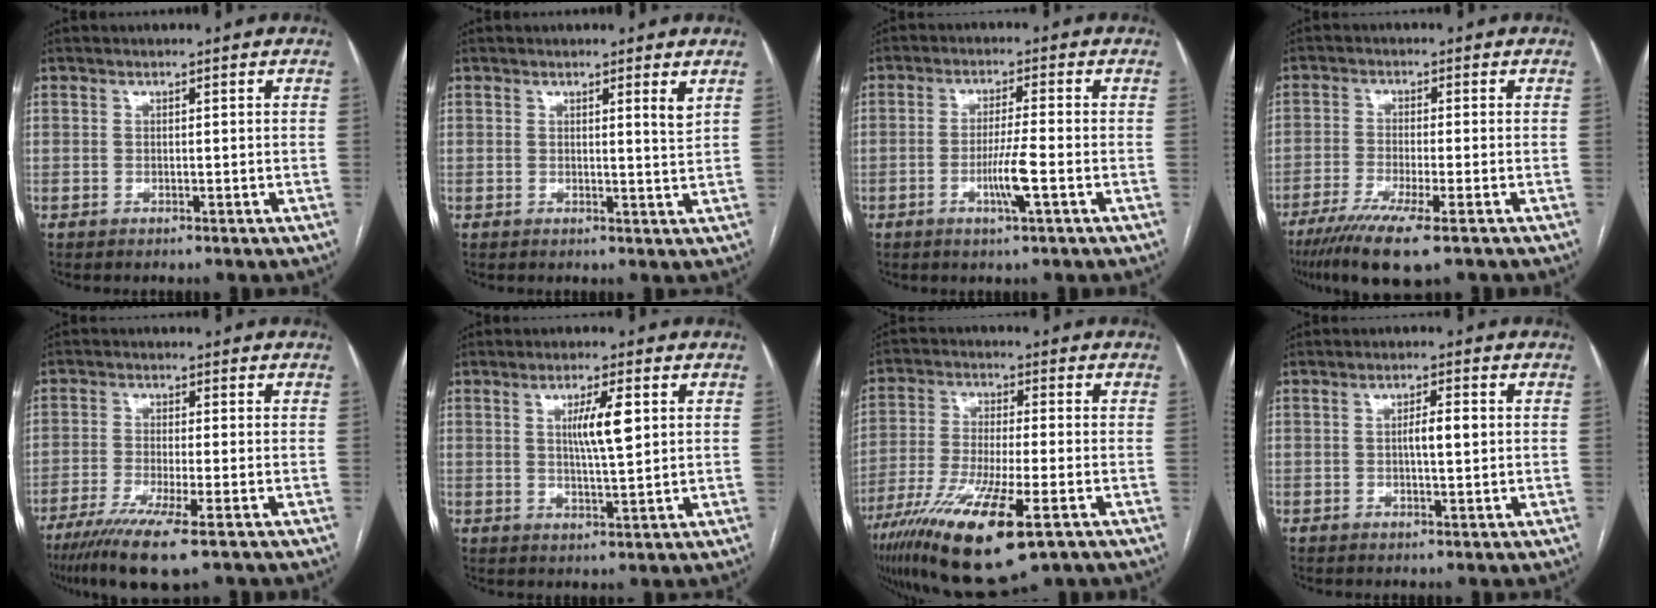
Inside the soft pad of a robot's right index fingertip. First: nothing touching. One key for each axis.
{"total": 1.9, "fx": 1.2, "fy": -0.3, "fz": 1.5, "tx": -0.023, "ty": -0.011, "tz": 0.014}
{"total": 5.3, "fx": -1.9, "fy": -0.4, "fz": 4.9, "tx": -0.093, "ty": -0.009, "tz": -0.034}
{"total": 9.3, "fx": -6.2, "fy": 0.4, "fz": 7.0, "tx": -0.116, "ty": -0.023, "tz": -0.100}
{"total": 9.7, "fx": -6.3, "fy": 0.4, "fz": 7.4, "tx": -0.125, "ty": -0.025, "tz": -0.102}
{"total": 5.9, "fx": 1.5, "fy": 0.6, "fz": 5.6, "tx": -0.099, "ty": 0.000, "tz": 0.027}
{"total": 17.6, "fx": -9.4, "fy": 3.1, "fz": 14.5, "tx": -0.273, "ty": -0.044, "tz": -0.161}
{"total": 3.3, "fx": 0.2, "fy": 0.6, "fz": 3.2, "tx": -0.053, "ty": 0.002, "tz": 0.002}